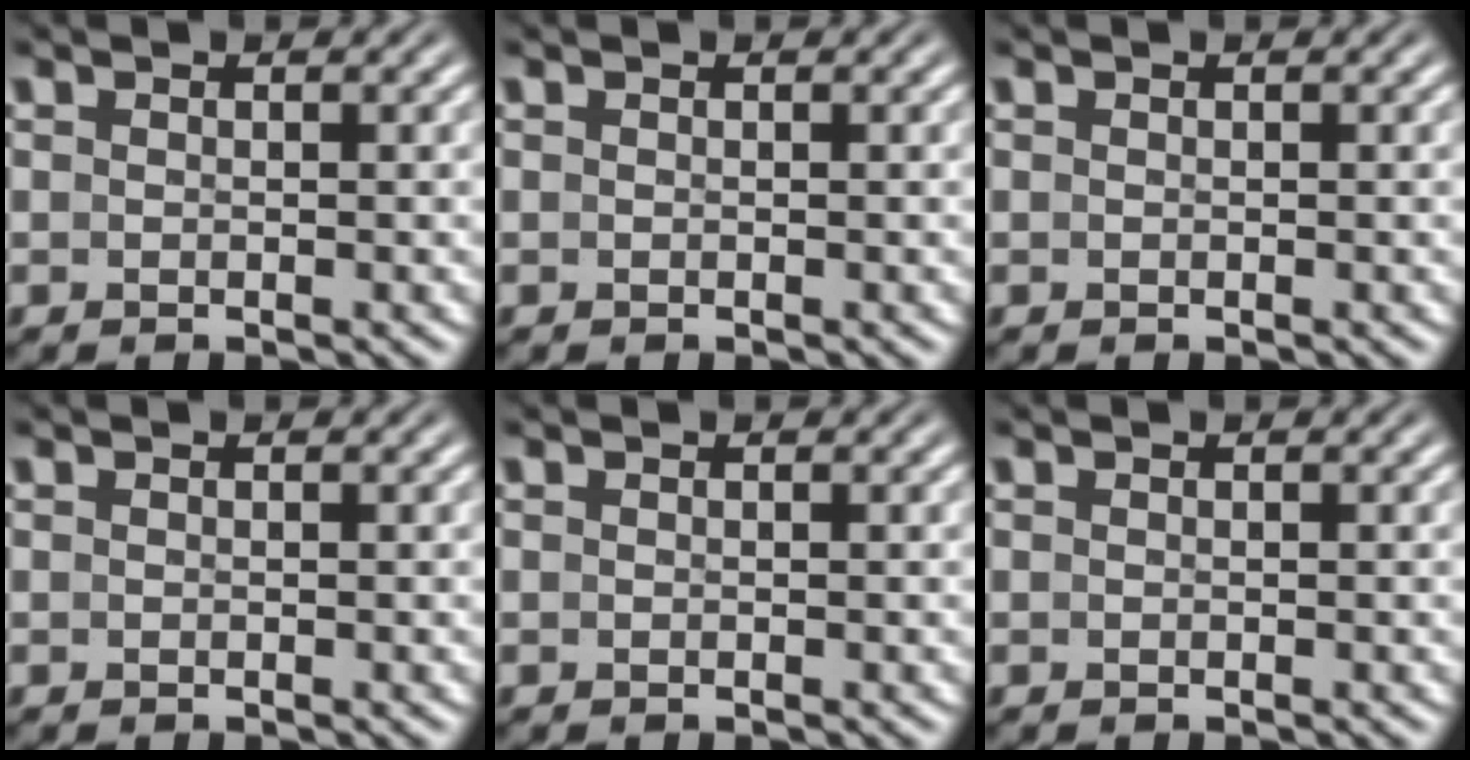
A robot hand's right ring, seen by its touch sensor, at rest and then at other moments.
{"total": 0.0}
{"total": 0.0}
{"total": 0.0}
{"total": 0.0}
{"total": 0.0}